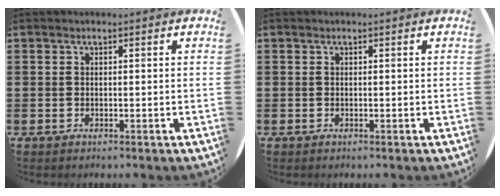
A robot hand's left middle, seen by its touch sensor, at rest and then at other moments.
{"total": 0.0}